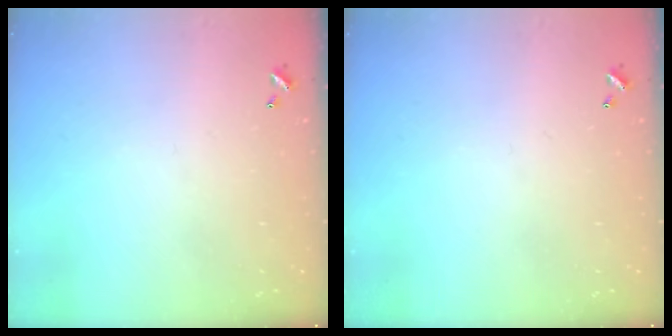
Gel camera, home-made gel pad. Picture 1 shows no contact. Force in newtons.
{"total": 0.0}